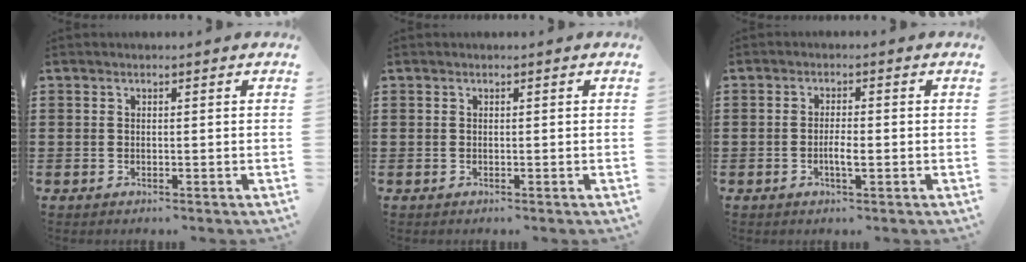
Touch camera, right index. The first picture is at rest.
{"total": 0.0}
{"total": 2.7, "force": [-0.8, 0.5, 2.5], "torque": [-0.043, -0.001, -0.015]}